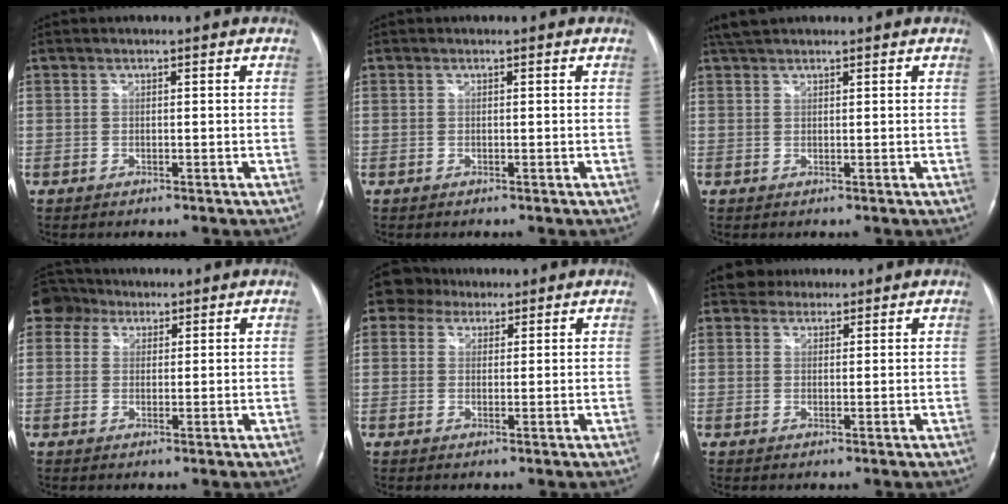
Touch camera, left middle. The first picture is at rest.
{"total": 0.0}
{"total": 3.2, "force": [2.9, 0.7, 1.2], "torque": [-0.027, 0.021, 0.055]}
{"total": 4.4, "force": [2.9, 3.3, 0.4], "torque": [-0.015, 0.022, 0.054]}
{"total": 4.4, "force": [3.0, 3.1, 0.7], "torque": [-0.019, 0.022, 0.053]}
{"total": 2.6, "force": [2.2, 1.2, -0.5], "torque": [0.008, 0.011, 0.033]}